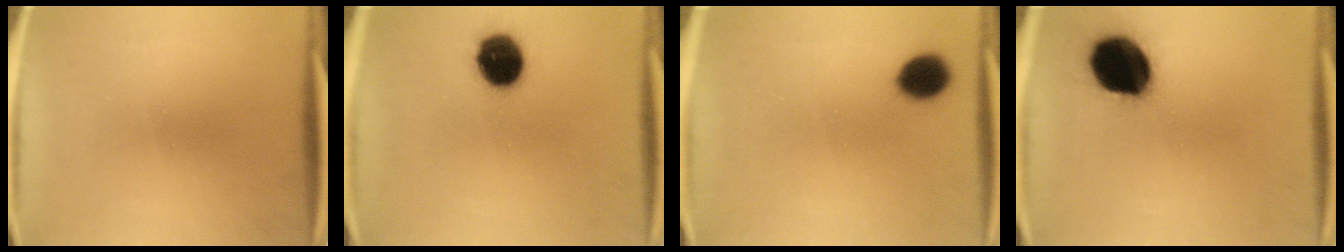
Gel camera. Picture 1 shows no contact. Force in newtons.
{"total": 11.8}
{"total": 7.2}
{"total": 19.0}